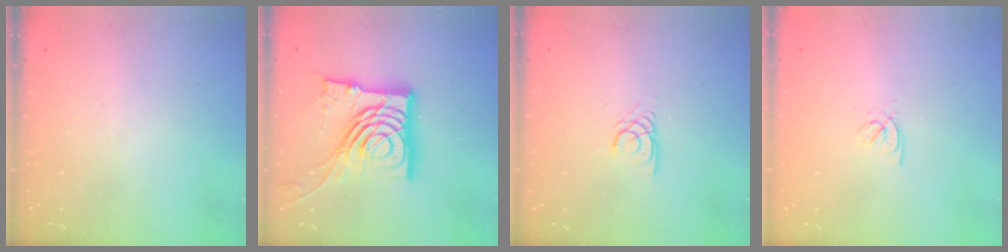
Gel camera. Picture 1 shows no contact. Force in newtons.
{"total": 23.8, "press": 23.6, "slide": 2.4}
{"total": 2.4, "press": 2.4, "slide": 0.2}
{"total": 2.3, "press": 2.2, "slide": 0.3}